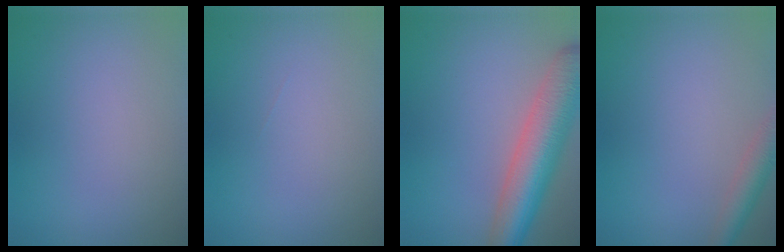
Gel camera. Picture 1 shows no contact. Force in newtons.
{"total": 0.0}
{"total": 7.9, "press": 7.9, "slide": 0.5}
{"total": 2.9, "press": 2.9, "slide": 0.2}